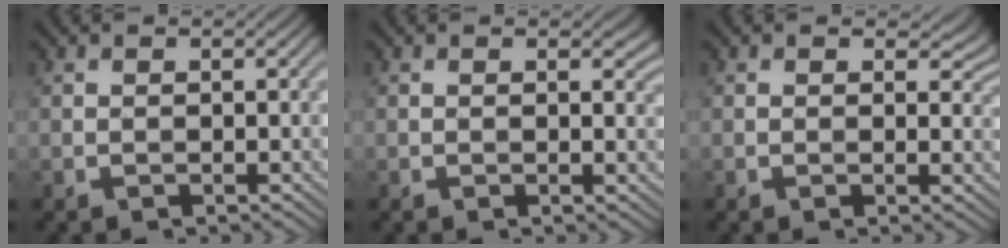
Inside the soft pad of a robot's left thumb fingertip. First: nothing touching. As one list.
[{"total": 2.0, "force": [0.9, 1.1, 1.5], "torque": [-0.020, -0.005, 0.011]}, {"total": 4.2, "force": [2.1, 2.4, 2.6], "torque": [-0.038, -0.004, 0.027]}]